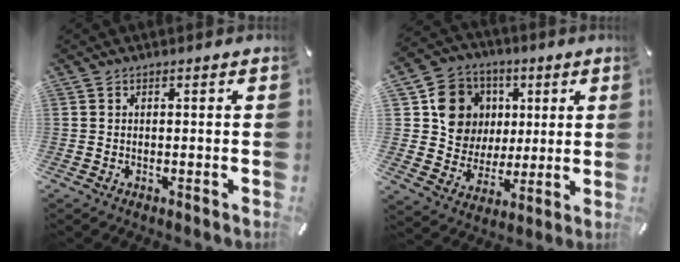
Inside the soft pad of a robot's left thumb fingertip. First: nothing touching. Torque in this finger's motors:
{"motor_torque": [1.32, 1.54, 0.33, -0.37, 0.22]}